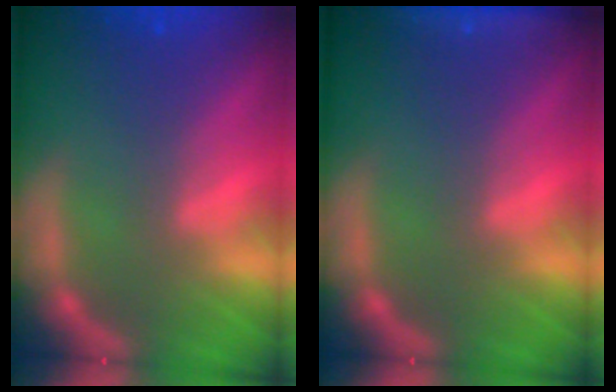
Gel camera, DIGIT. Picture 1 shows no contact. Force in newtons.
{"total": 2.4}